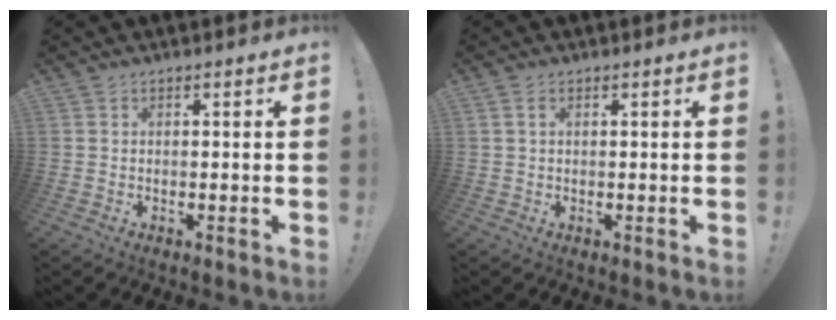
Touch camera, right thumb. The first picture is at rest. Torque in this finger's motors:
{"motor_torque": [0.10, -0.10, -0.16, 0.12, 0.09]}